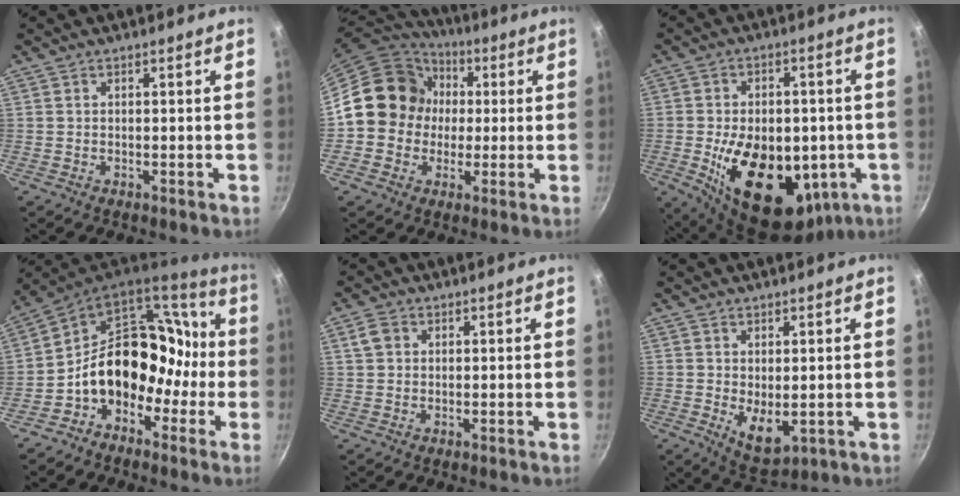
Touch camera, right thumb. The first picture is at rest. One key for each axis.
{"total": 14.5, "fx": 1.0, "fy": 13.0, "fz": 6.2, "tx": -0.068, "ty": 0.024, "tz": 0.002}
{"total": 22.8, "fx": -4.7, "fy": 14.2, "fz": 17.1, "tx": -0.246, "ty": -0.003, "tz": -0.051}
{"total": 18.7, "fx": -4.5, "fy": 14.7, "fz": 10.8, "tx": -0.103, "ty": 0.091, "tz": -0.077}
{"total": 3.0, "fx": 1.0, "fy": 2.4, "fz": 1.5, "tx": -0.022, "ty": 0.002, "tz": 0.014}
{"total": 6.3, "fx": 0.0, "fy": 3.5, "fz": 5.3, "tx": -0.069, "ty": -0.019, "tz": 0.014}